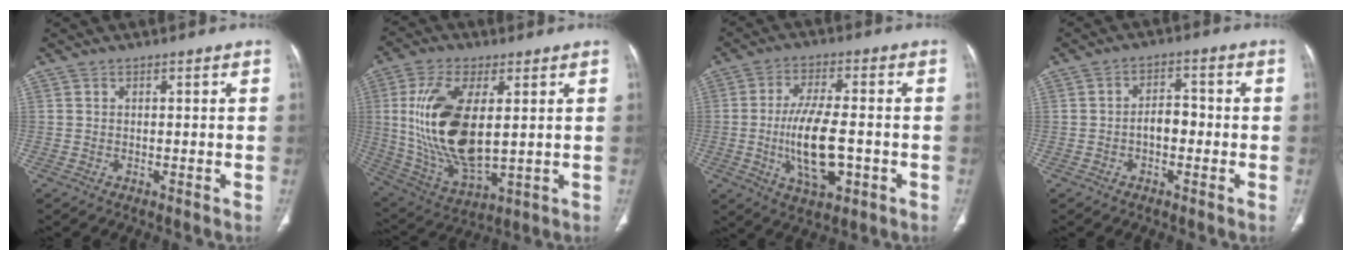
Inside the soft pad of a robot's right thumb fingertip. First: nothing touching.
{"total": 18.9, "force": [2.5, 8.8, 16.6], "torque": [-0.334, -0.019, 0.061]}
{"total": 12.4, "force": [-2.3, 5.1, 11.1], "torque": [-0.200, 0.003, -0.035]}
{"total": 4.2, "force": [-1.1, 2.6, 3.0], "torque": [-0.036, 0.021, -0.023]}